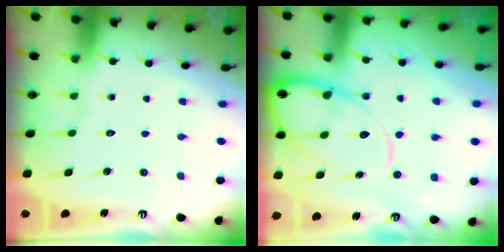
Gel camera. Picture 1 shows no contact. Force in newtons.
{"total": 12.7, "press": 12.6, "slide": 1.4}